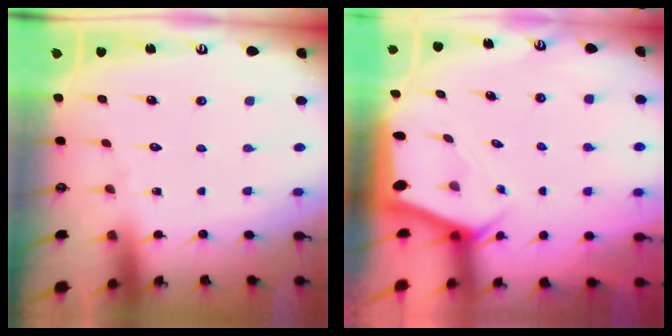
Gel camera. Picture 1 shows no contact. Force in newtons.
{"total": 2.1, "press": 2.1, "slide": 0.2}